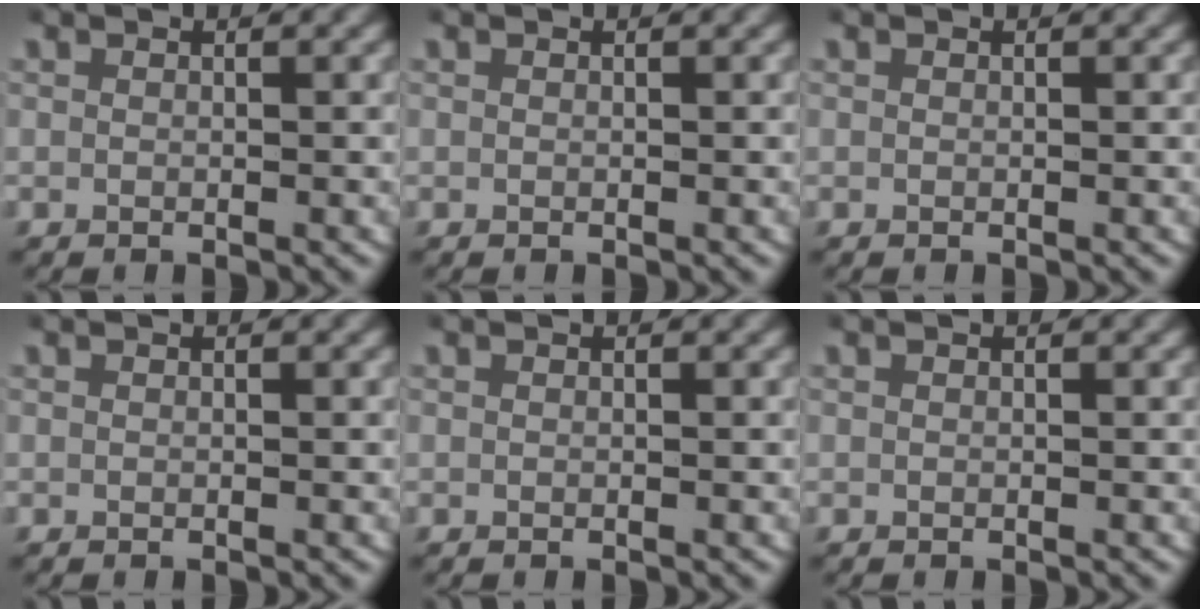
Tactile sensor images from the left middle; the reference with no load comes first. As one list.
[{"total": 0.0}, {"total": 0.0}, {"total": 0.0}, {"total": 0.0}, {"total": 0.0}]